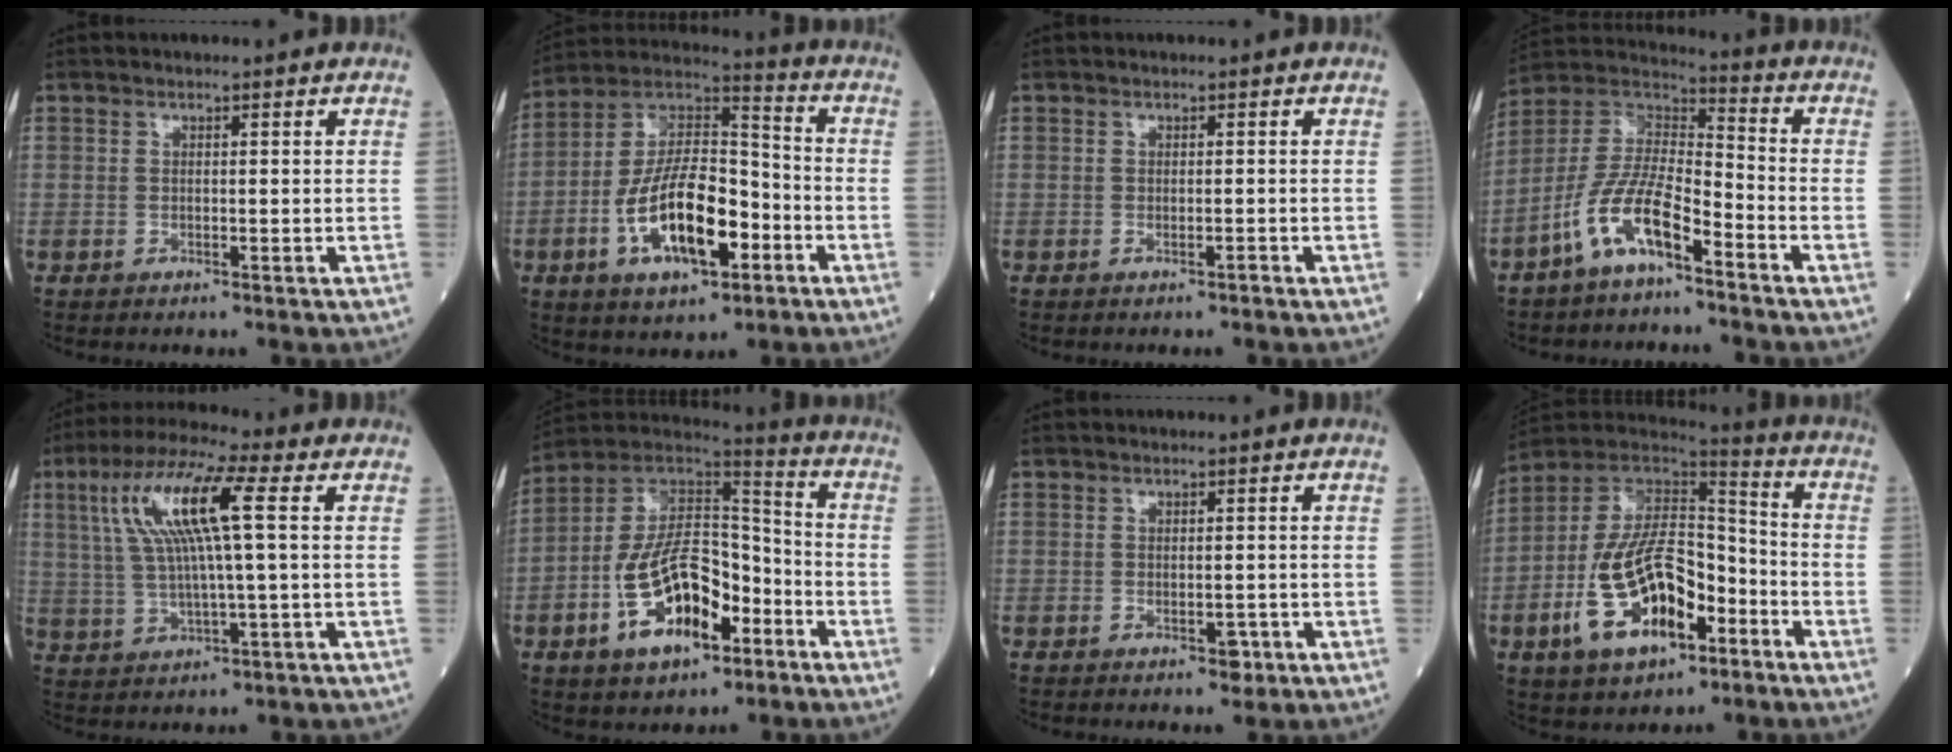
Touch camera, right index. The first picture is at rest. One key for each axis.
{"total": 16.9, "fx": -5.5, "fy": 6.6, "fz": 14.6, "tx": -0.279, "ty": 0.013, "tz": -0.093}
{"total": 0.6, "fx": -0.4, "fy": 0.1, "fz": 0.5, "tx": -0.012, "ty": -0.001, "tz": -0.005}
{"total": 11.4, "fx": -6.4, "fy": 3.3, "fz": 8.8, "tx": -0.187, "ty": 0.007, "tz": -0.128}
{"total": 12.0, "fx": 3.0, "fy": 1.0, "fz": 11.6, "tx": -0.236, "ty": 0.023, "tz": 0.056}
{"total": 16.9, "fx": -6.5, "fy": 8.0, "fz": 13.3, "tx": -0.252, "ty": 0.019, "tz": -0.111}
{"total": 2.0, "fx": -0.9, "fy": 1.1, "fz": 1.5, "tx": -0.020, "ty": 0.000, "tz": -0.008}
{"total": 17.6, "fx": -6.9, "fy": 8.2, "fz": 13.9, "tx": -0.269, "ty": 0.015, "tz": -0.118}